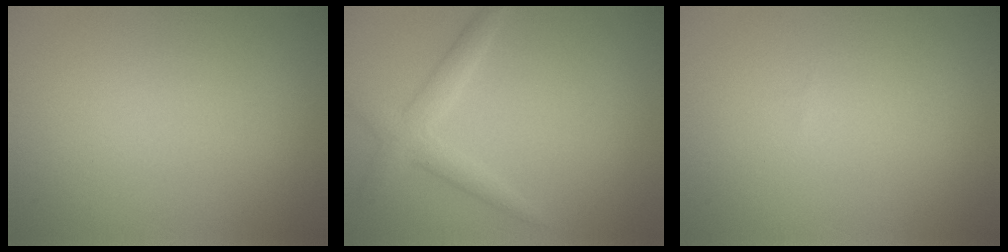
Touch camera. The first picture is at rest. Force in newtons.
{"total": 2.4, "press": 2.4, "slide": 0.2}
{"total": 0.0}